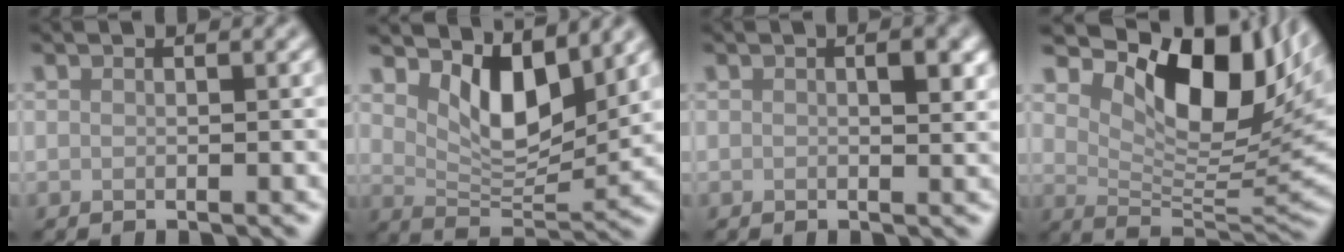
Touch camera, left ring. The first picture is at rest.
{"total": 5.9, "force": [3.3, 2.7, 4.2], "torque": [-0.076, -0.016, 0.052]}
{"total": 1.9, "force": [0.5, 0.7, 1.7], "torque": [-0.019, -0.003, 0.009]}
{"total": 11.4, "force": [5.6, 5.2, 8.5], "torque": [-0.131, -0.007, 0.103]}